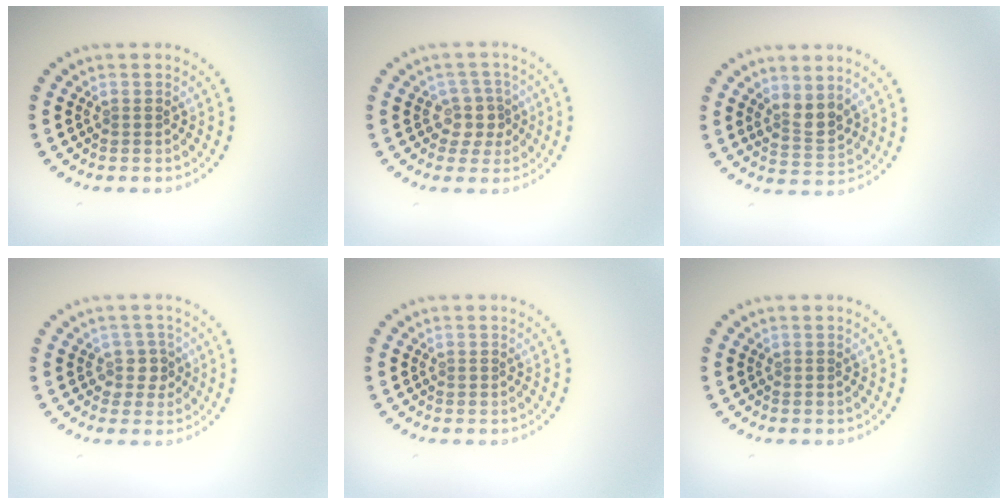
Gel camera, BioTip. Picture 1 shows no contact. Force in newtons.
{"total": 2.3, "press": 1.9, "slide": 1.3}
{"total": 2.6, "press": 2.4, "slide": 1.1}
{"total": 2.0, "press": 1.7, "slide": 1.2}
{"total": 0.0}
{"total": 0.0}